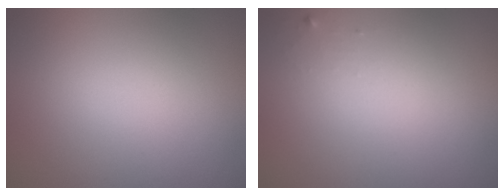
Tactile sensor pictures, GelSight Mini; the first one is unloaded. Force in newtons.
{"total": 0.6, "press": 0.6, "slide": 0.1}